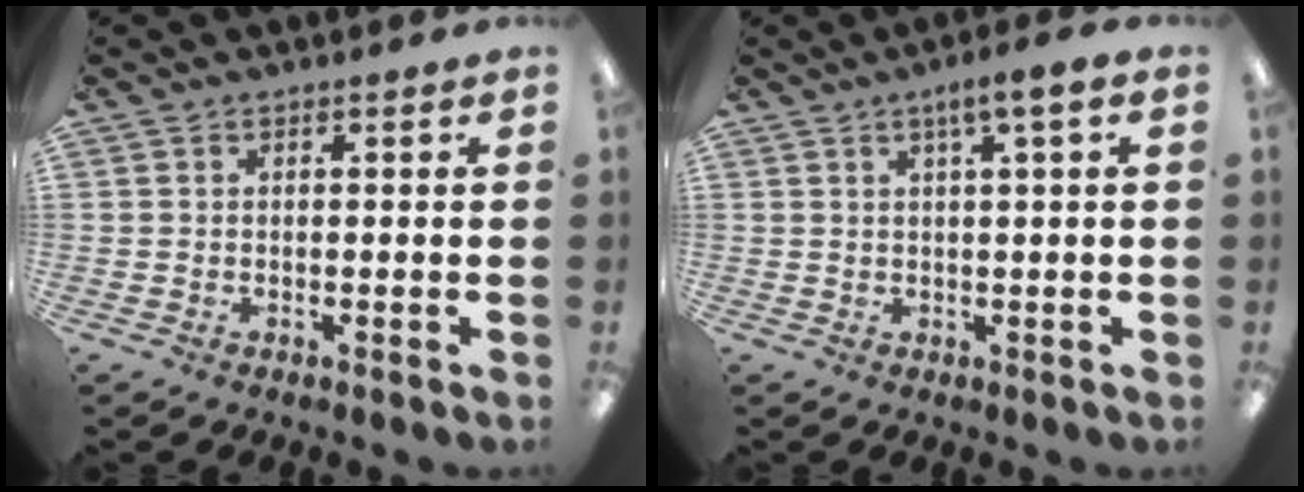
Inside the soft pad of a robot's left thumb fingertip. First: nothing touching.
{"total": 4.4, "force": [2.3, 0.5, 3.8], "torque": [-0.062, -0.005, 0.034]}